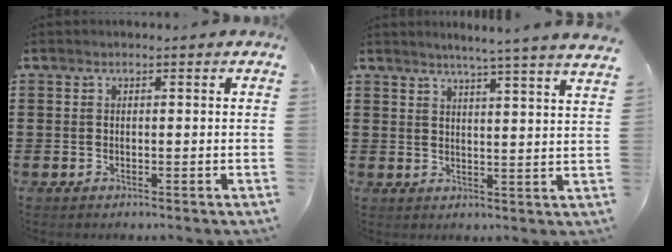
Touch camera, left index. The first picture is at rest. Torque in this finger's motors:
{"motor_torque": [0.65, -0.64, 0.07, 0.10]}